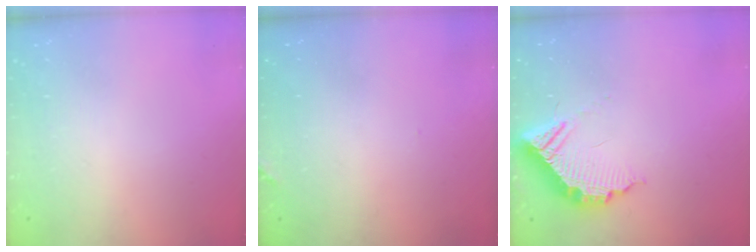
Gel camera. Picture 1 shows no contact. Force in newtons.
{"total": 5.8, "press": 5.8, "slide": 0.2}
{"total": 12.3, "press": 12.3, "slide": 0.7}